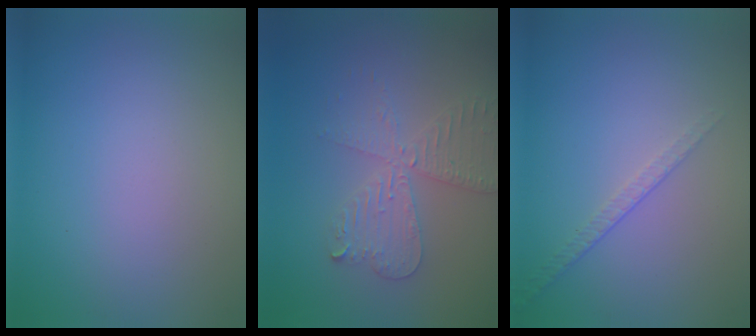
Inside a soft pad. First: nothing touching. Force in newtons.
{"total": 4.0, "press": 3.4, "slide": 2.1}
{"total": 1.4, "press": 0.8, "slide": 1.1}